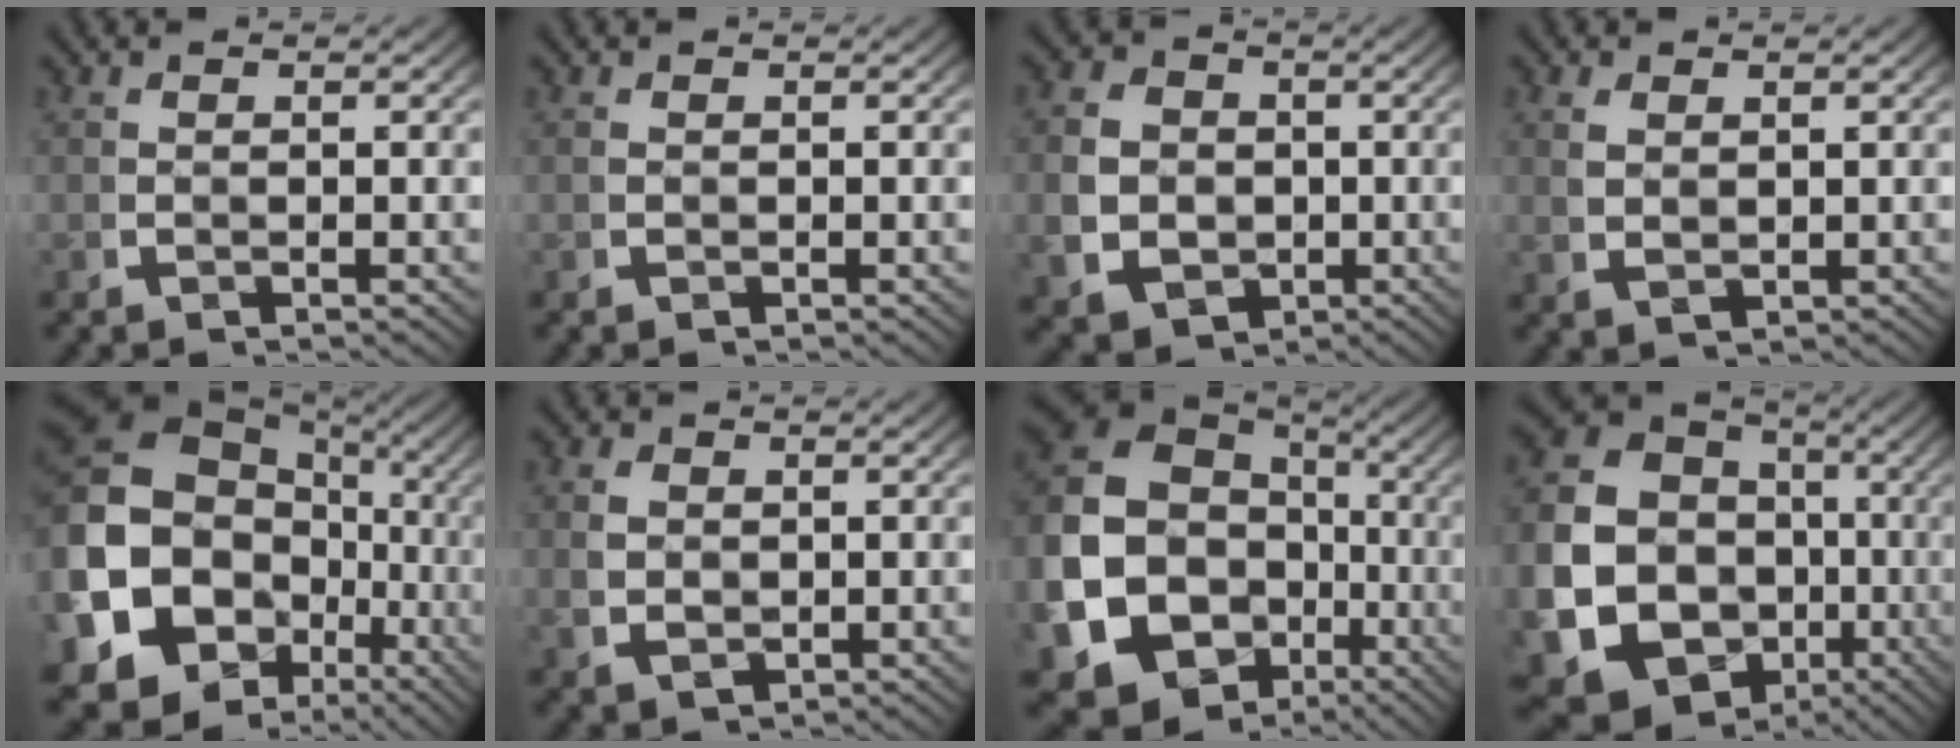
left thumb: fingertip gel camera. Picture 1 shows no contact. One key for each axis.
{"total": 0.0}
{"total": 6.9, "fx": -1.2, "fy": 5.9, "fz": 3.5, "tx": -0.066, "ty": -0.024, "tz": -0.014}
{"total": 1.1, "fx": 0.8, "fy": 0.4, "fz": 0.7, "tx": -0.009, "ty": 0.005, "tz": 0.022}
{"total": 16.4, "fx": -2.2, "fy": 12.5, "fz": 10.4, "tx": -0.212, "ty": -0.069, "tz": -0.013}
{"total": 3.2, "fx": -0.2, "fy": 2.6, "fz": 1.9, "tx": -0.032, "ty": -0.009, "tz": 0.005}
{"total": 16.4, "fx": -4.3, "fy": 13.4, "fz": 8.5, "tx": -0.209, "ty": -0.062, "tz": -0.057}
{"total": 18.4, "fx": -4.4, "fy": 15.3, "fz": 9.1, "tx": -0.251, "ty": -0.085, "tz": -0.057}